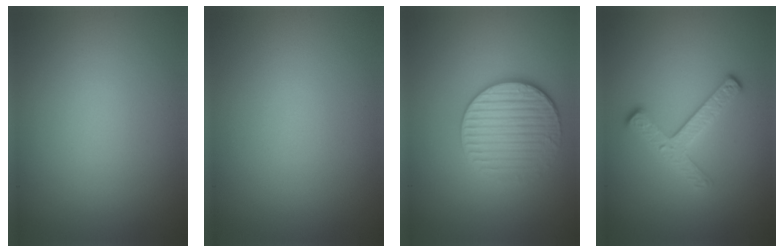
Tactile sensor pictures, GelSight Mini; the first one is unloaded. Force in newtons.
{"total": 0.0}
{"total": 3.8, "press": 3.4, "slide": 1.7}
{"total": 3.1, "press": 2.6, "slide": 1.7}